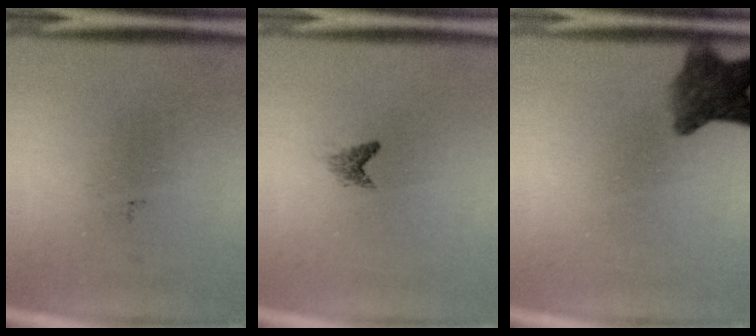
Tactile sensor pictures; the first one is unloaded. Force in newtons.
{"total": 1.0}
{"total": 6.4}